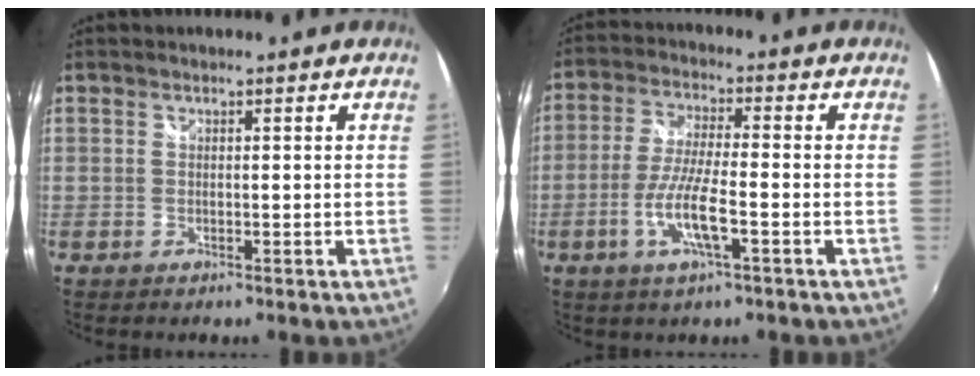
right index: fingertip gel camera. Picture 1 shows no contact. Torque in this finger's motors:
{"motor_torque": [0.21, -0.19, 0.52, 0.11]}